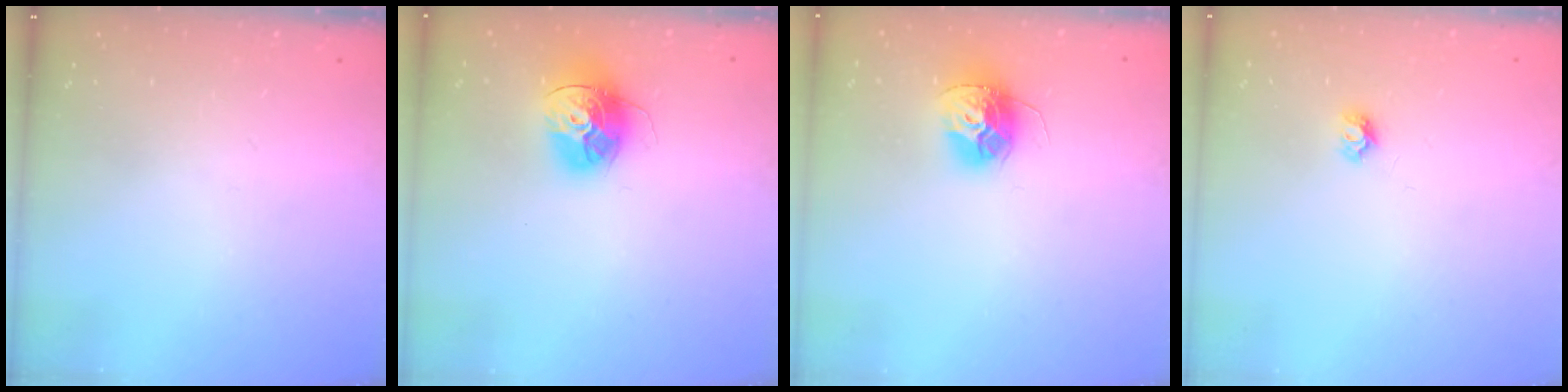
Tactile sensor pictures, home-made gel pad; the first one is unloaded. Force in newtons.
{"total": 14.5, "press": 14.4, "slide": 1.5}
{"total": 14.0, "press": 13.9, "slide": 1.1}
{"total": 4.2, "press": 4.2, "slide": 0.4}